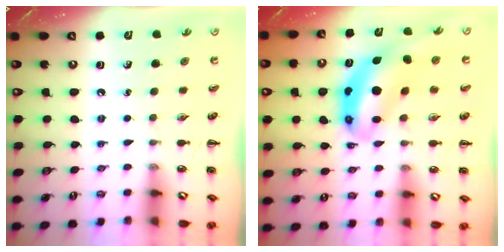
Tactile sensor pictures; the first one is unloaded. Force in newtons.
{"total": 9.4, "press": 9.1, "slide": 2.5}